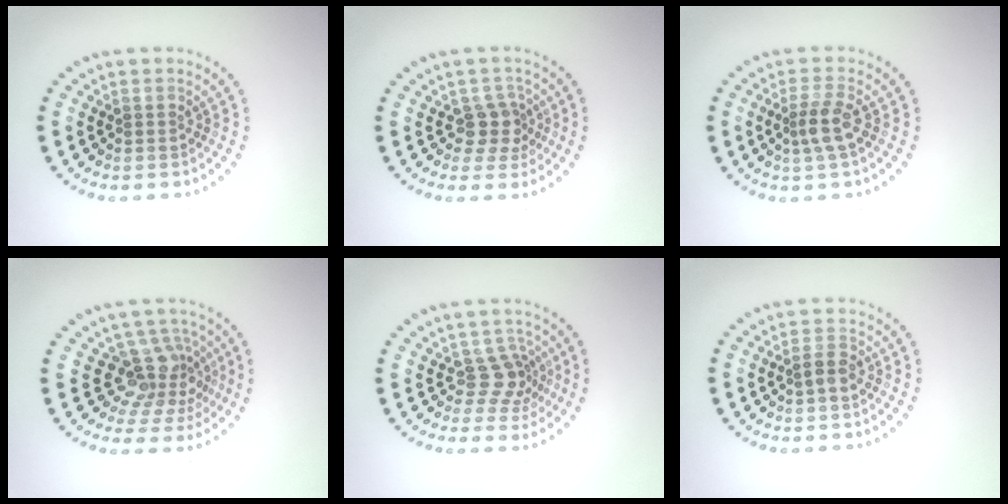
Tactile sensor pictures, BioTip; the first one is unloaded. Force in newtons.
{"total": 2.4, "press": 2.0, "slide": 1.4}
{"total": 2.5, "press": 1.9, "slide": 1.5}
{"total": 4.1, "press": 3.0, "slide": 2.8}
{"total": 2.6, "press": 1.8, "slide": 1.9}
{"total": 1.5, "press": 1.4, "slide": 0.6}